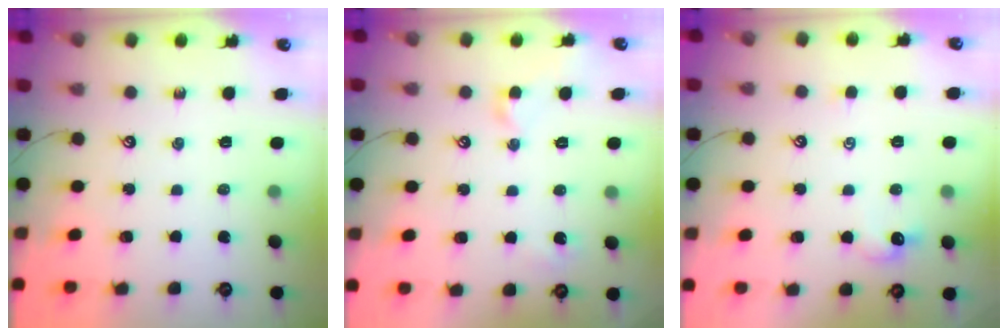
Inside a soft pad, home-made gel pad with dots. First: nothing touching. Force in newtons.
{"total": 1.7, "press": 1.6, "slide": 0.5}
{"total": 0.8, "press": 0.6, "slide": 0.6}